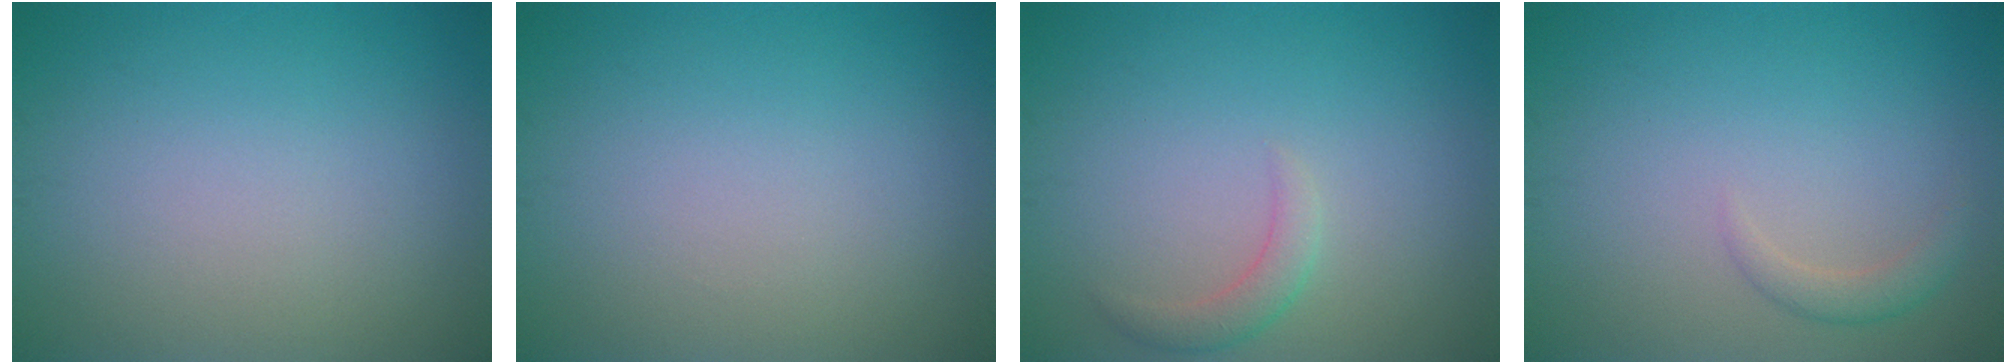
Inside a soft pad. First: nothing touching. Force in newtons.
{"total": 0.0}
{"total": 1.6, "press": 1.6, "slide": 0.1}
{"total": 1.4, "press": 1.4, "slide": 0.1}